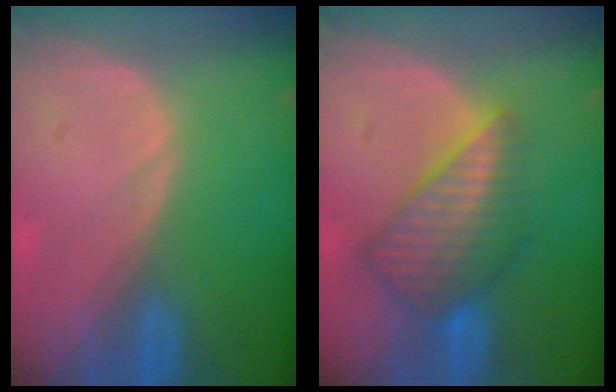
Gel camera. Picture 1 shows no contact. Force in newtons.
{"total": 8.1, "press": 7.2, "slide": 3.8}